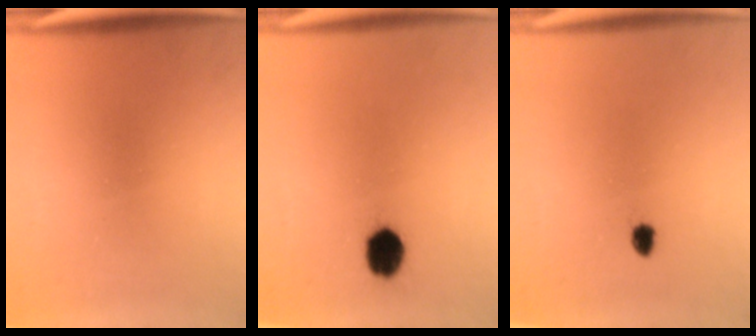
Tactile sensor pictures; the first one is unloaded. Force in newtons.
{"total": 5.8}
{"total": 1.4}